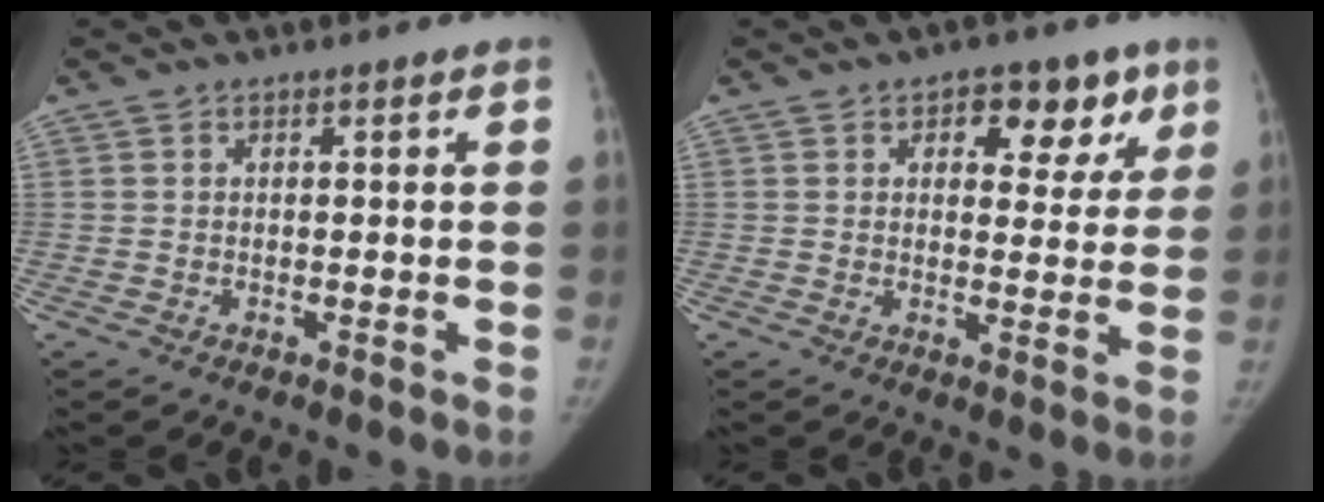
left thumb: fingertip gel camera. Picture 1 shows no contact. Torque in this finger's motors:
{"motor_torque": [0.01, 0.03, 0.31, -0.23, 0.09]}